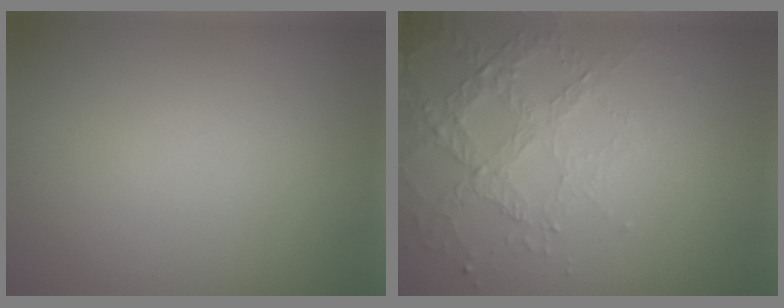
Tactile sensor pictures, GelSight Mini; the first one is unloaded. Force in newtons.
{"total": 4.2, "press": 3.2, "slide": 2.7}